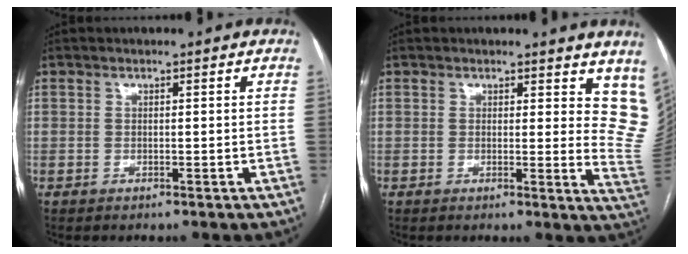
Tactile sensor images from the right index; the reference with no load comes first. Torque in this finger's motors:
{"motor_torque": [-0.02, 0.06, -0.06, -0.01]}